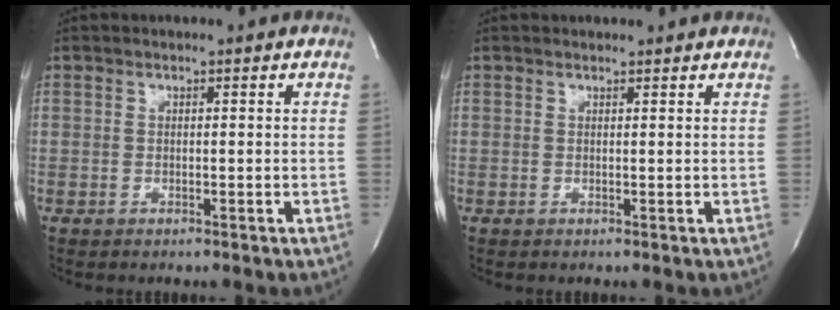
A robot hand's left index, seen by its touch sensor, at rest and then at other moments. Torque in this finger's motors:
{"motor_torque": [0.57, -0.56, 0.01, 0.01]}